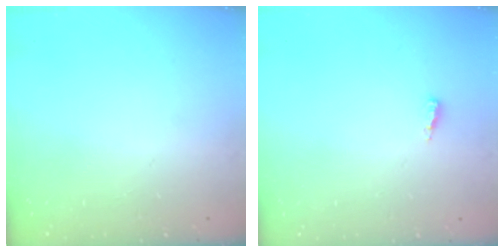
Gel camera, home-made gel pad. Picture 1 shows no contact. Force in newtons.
{"total": 2.7, "press": 2.5, "slide": 1.0}